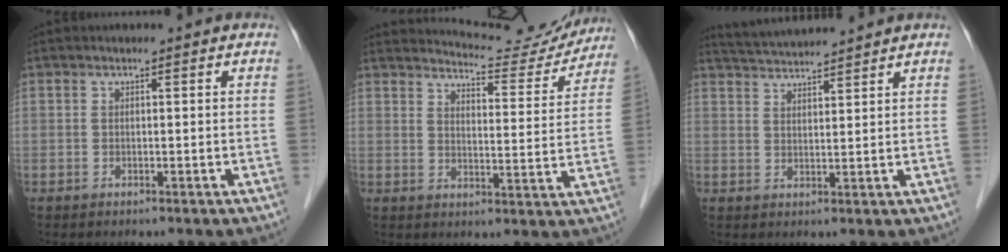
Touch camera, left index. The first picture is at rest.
{"total": 13.0, "force": [12.8, 1.5, 1.7], "torque": [-0.021, -0.023, 0.155]}
{"total": 7.1, "force": [6.9, -0.7, 1.8], "torque": [-0.042, 0.026, 0.116]}